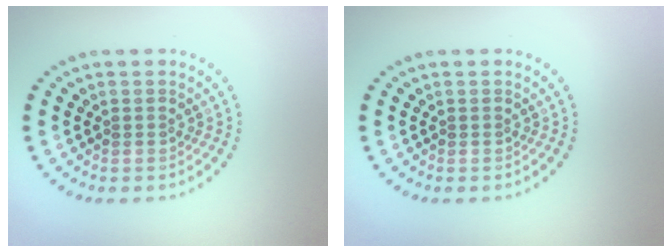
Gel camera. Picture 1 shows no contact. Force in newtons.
{"total": 0.0}